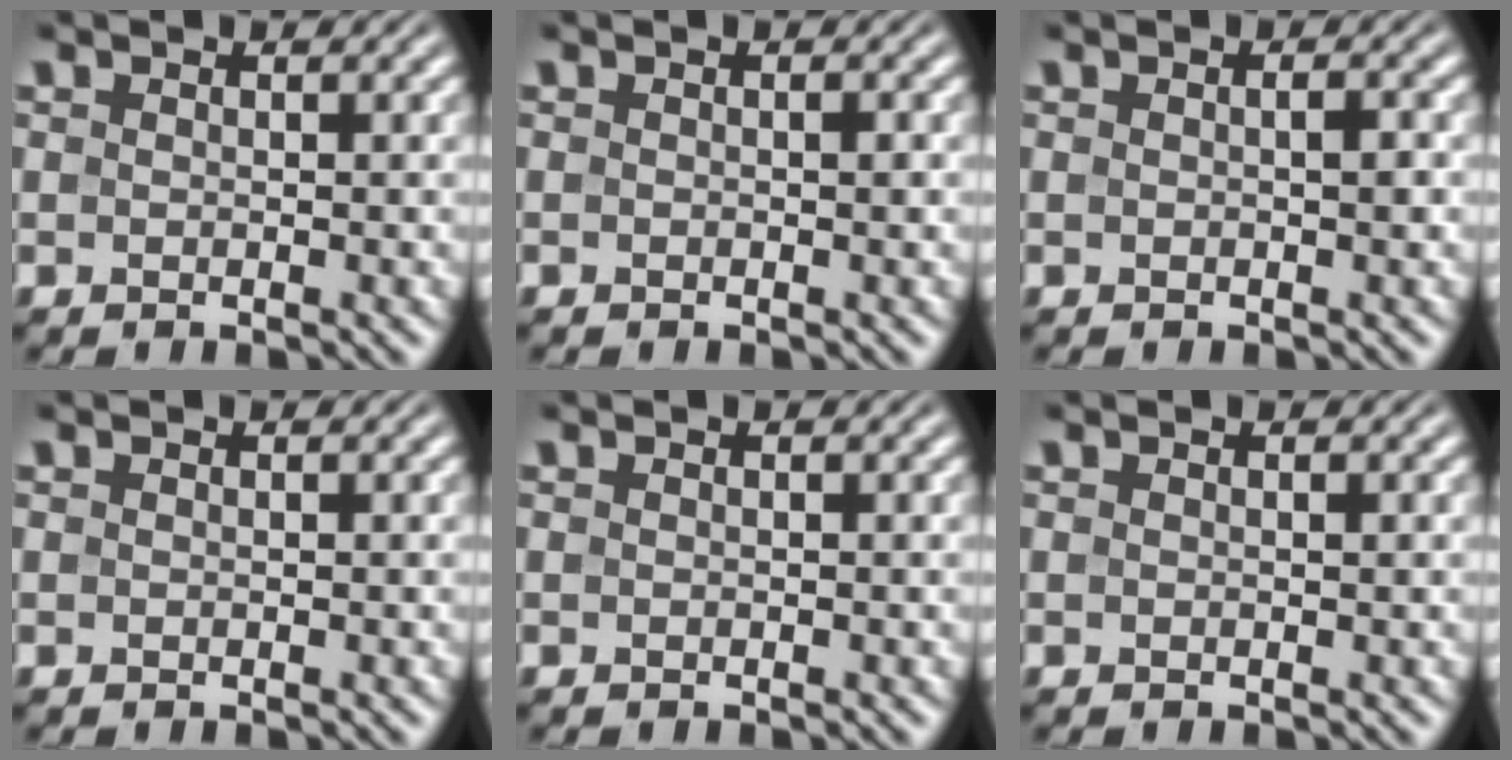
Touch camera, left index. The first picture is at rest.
{"total": 0.5, "force": [0.0, 0.3, 0.4], "torque": [-0.007, 0.000, 0.000]}
{"total": 1.1, "force": [0.0, 0.4, 1.1], "torque": [-0.020, 0.003, 0.003]}
{"total": 0.0}
{"total": 0.0}
{"total": 0.0}